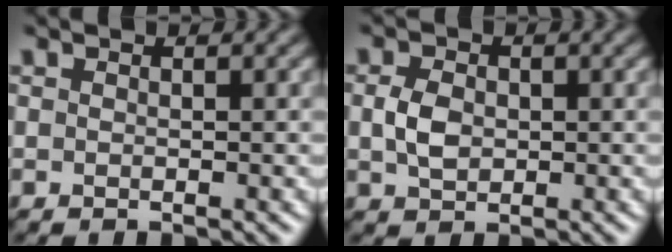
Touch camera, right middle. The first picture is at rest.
{"total": 2.6, "force": [0.1, 1.9, 1.7], "torque": [-0.039, 0.000, 0.000]}